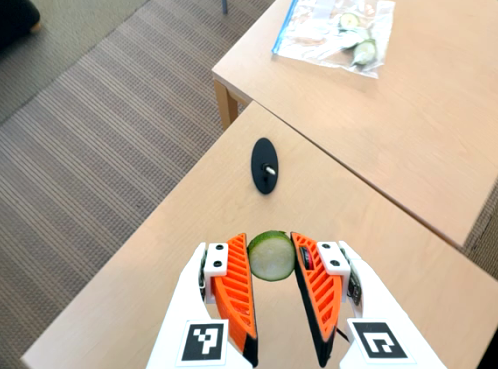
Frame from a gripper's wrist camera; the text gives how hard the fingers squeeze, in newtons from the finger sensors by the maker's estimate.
{"total": 8.4, "left": 8.1, "right": 8.7}